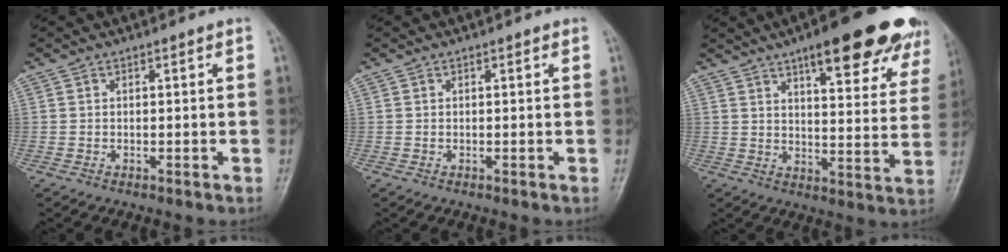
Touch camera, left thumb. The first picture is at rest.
{"total": 0.0}
{"total": 22.5, "force": [14.8, 6.6, 15.6], "torque": [-0.165, -0.046, 0.186]}